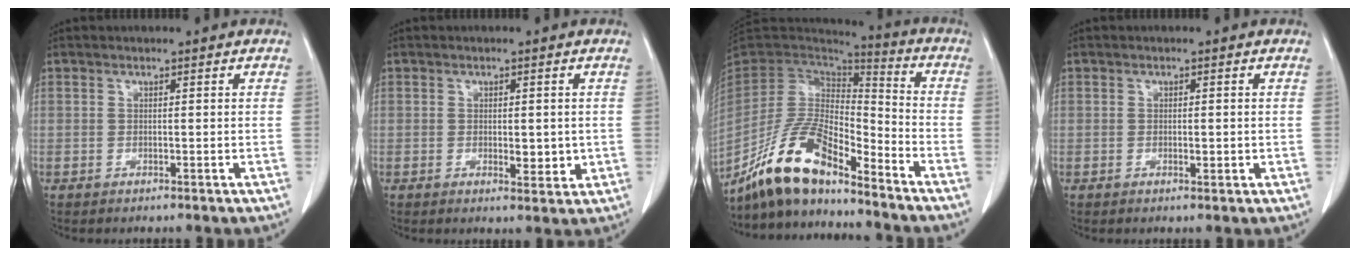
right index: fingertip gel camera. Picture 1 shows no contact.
{"total": 2.9, "force": [-0.1, 1.5, 2.5], "torque": [-0.031, -0.006, 0.003]}
{"total": 15.4, "force": [-12.3, 3.8, 8.5], "torque": [-0.163, 0.006, -0.230]}
{"total": 0.9, "force": [0.0, 0.5, 0.8], "torque": [-0.009, -0.002, 0.000]}